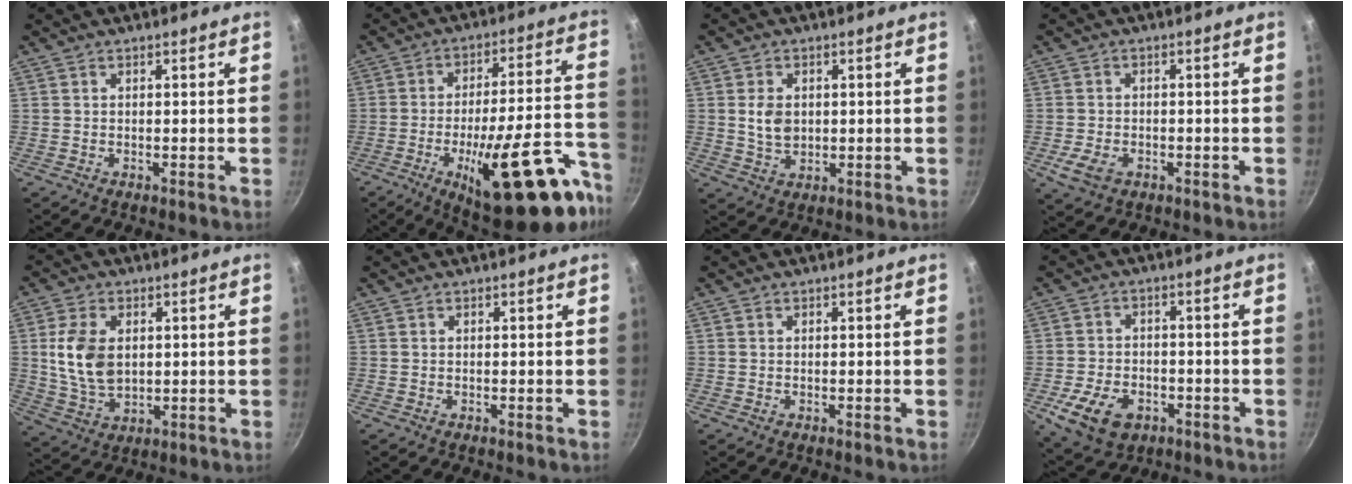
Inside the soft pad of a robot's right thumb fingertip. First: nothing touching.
{"total": 26.2, "force": [-13.3, 8.0, 21.1], "torque": [-0.257, 0.061, -0.193]}
{"total": 5.1, "force": [0.6, 3.8, 3.4], "torque": [-0.048, -0.007, 0.015]}
{"total": 5.3, "force": [-2.1, 3.6, 3.4], "torque": [-0.064, 0.008, -0.031]}
{"total": 10.5, "force": [1.6, 6.9, 7.7], "torque": [-0.139, -0.014, 0.036]}
{"total": 0.0}
{"total": 0.0}
{"total": 11.0, "force": [-4.5, 7.3, 6.8], "torque": [-0.115, 0.016, -0.069]}